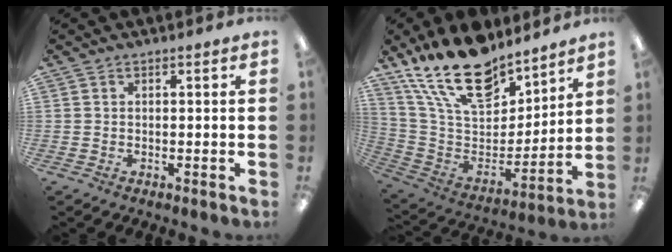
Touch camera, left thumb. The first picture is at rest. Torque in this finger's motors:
{"motor_torque": [2.41, 0.98, 1.68, -1.08, 0.58]}